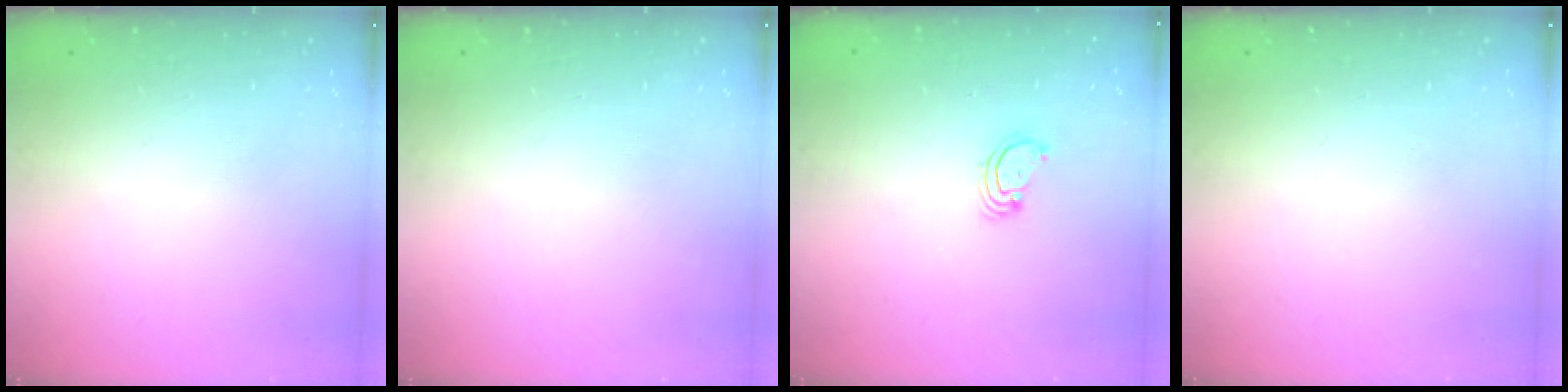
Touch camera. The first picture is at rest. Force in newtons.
{"total": 0.0}
{"total": 2.3, "press": 2.3, "slide": 0.2}
{"total": 0.0}